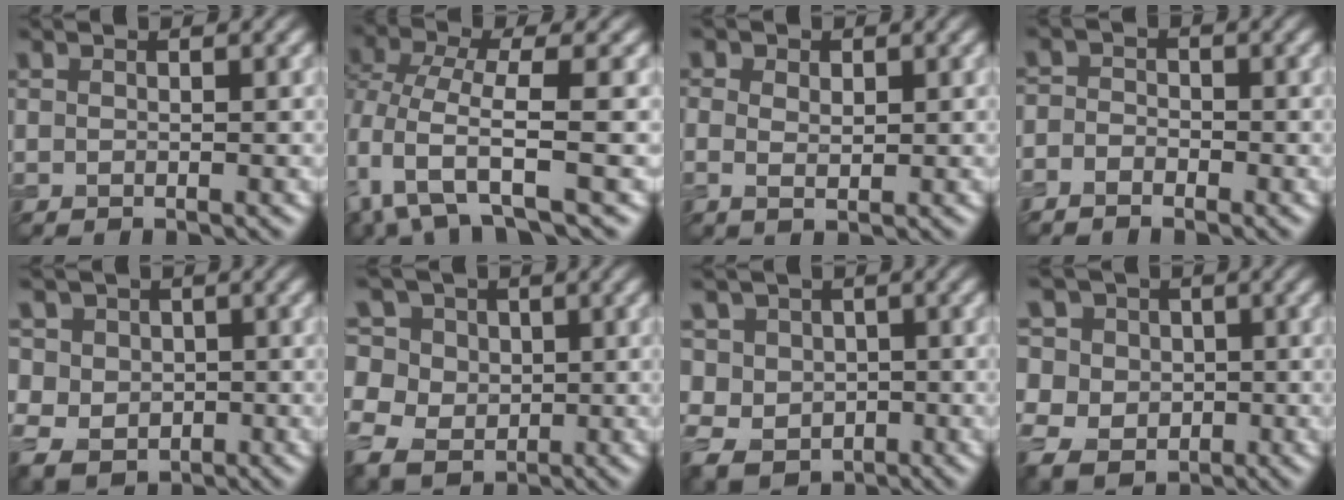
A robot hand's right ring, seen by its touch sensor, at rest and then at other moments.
{"total": 5.6, "force": [-1.6, 2.1, 4.9], "torque": [-0.101, -0.002, -0.037]}
{"total": 1.9, "force": [0.6, 1.3, 1.3], "torque": [-0.020, 0.007, 0.004]}
{"total": 1.9, "force": [-1.5, 1.1, 0.4], "torque": [0.003, 0.004, -0.040]}
{"total": 6.9, "force": [1.2, 6.3, 2.5], "torque": [-0.062, 0.020, 0.003]}
{"total": 12.5, "force": [2.5, 10.6, 6.1], "torque": [-0.145, 0.036, 0.008]}
{"total": 6.0, "force": [0.4, 5.6, 1.9], "torque": [-0.043, 0.014, -0.018]}
{"total": 11.6, "force": [2.7, 10.2, 4.8], "torque": [-0.133, 0.031, 0.026]}